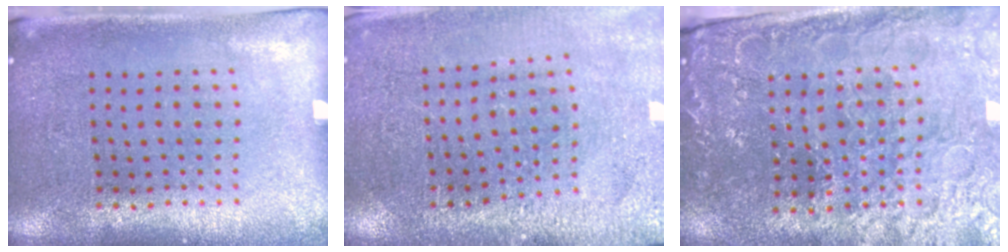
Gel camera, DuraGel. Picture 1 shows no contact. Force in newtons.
{"total": 2.9, "press": 2.9, "slide": 0.2}
{"total": 3.3, "press": 3.3, "slide": 0.4}